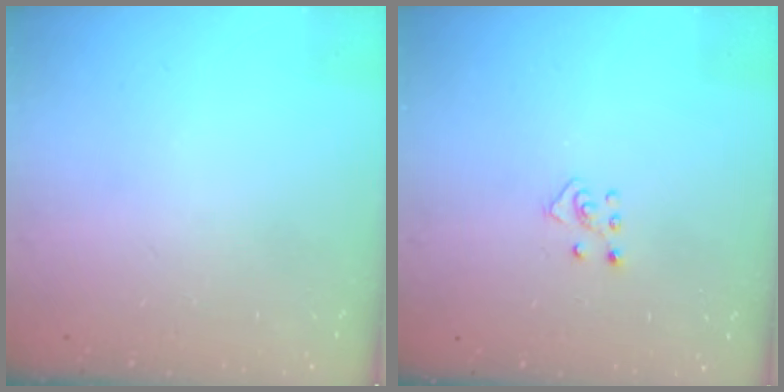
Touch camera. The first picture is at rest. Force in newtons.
{"total": 4.6, "press": 4.6, "slide": 0.3}